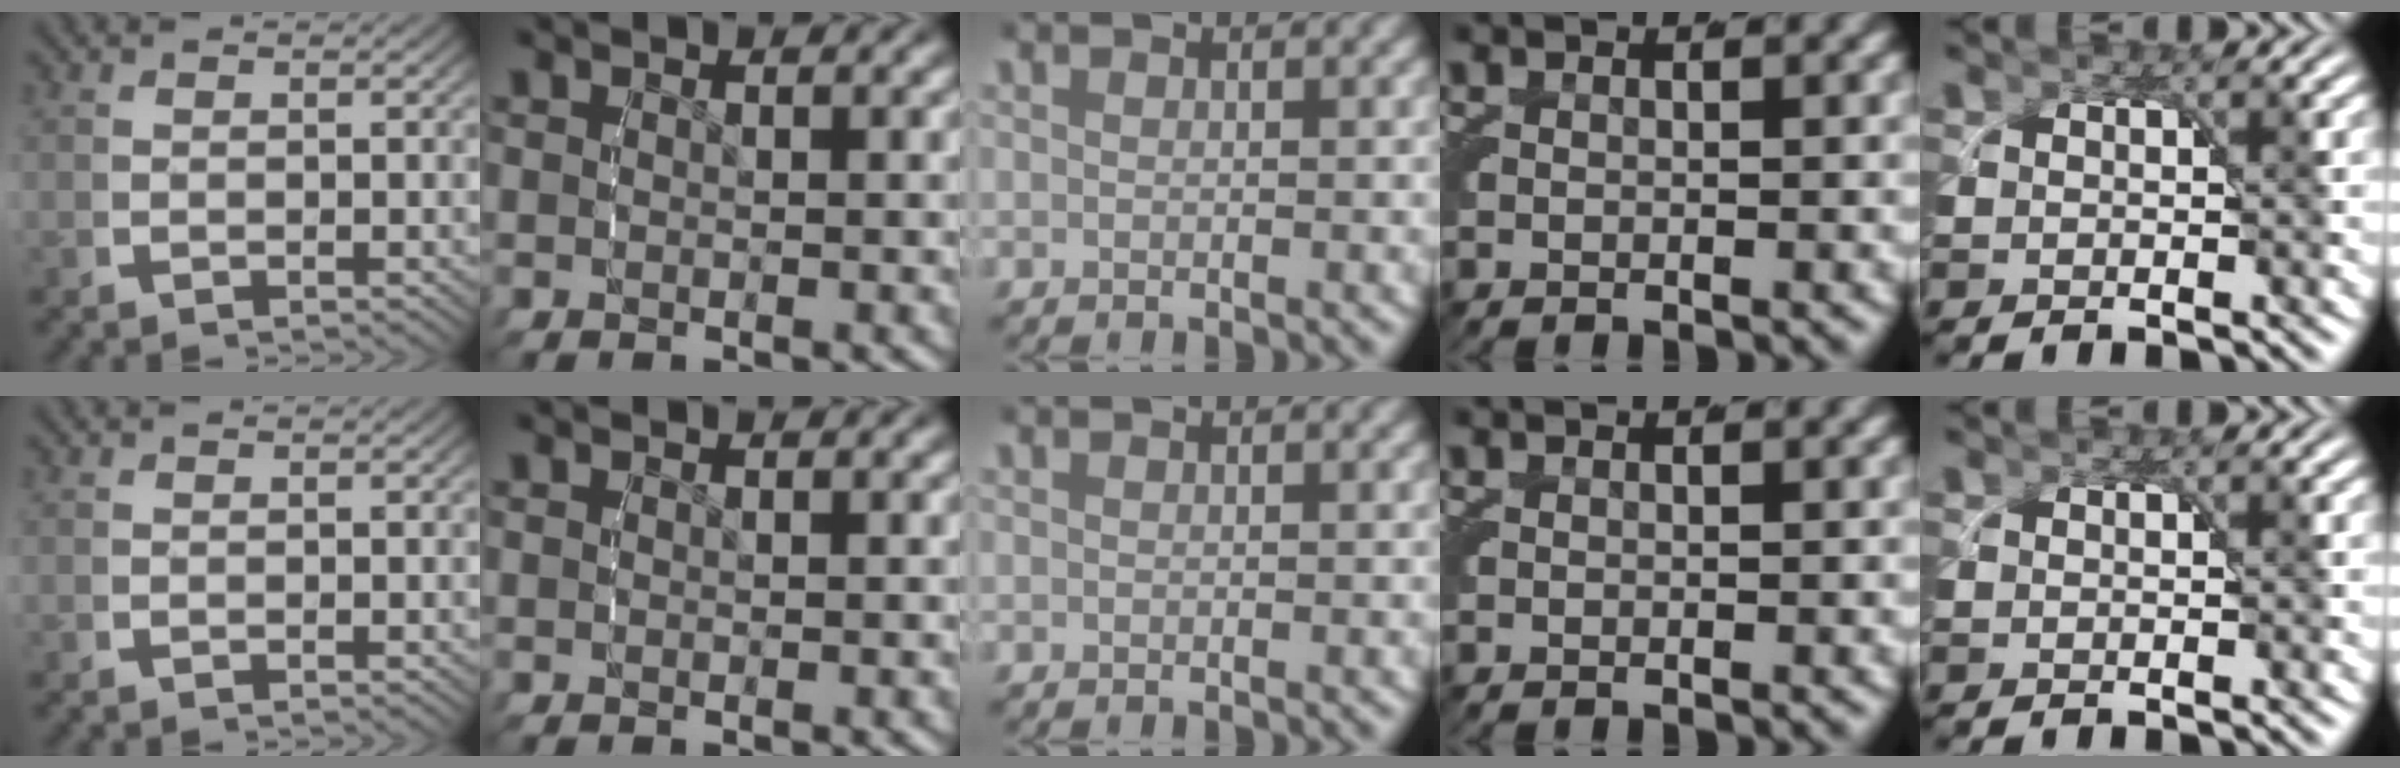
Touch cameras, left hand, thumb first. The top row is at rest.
{}